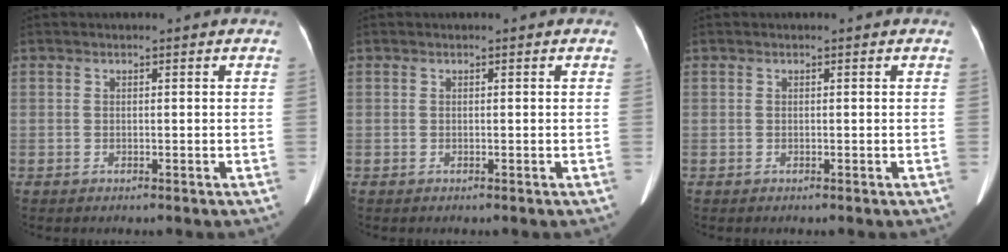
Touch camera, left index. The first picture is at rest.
{"total": 0.0}
{"total": 0.0}